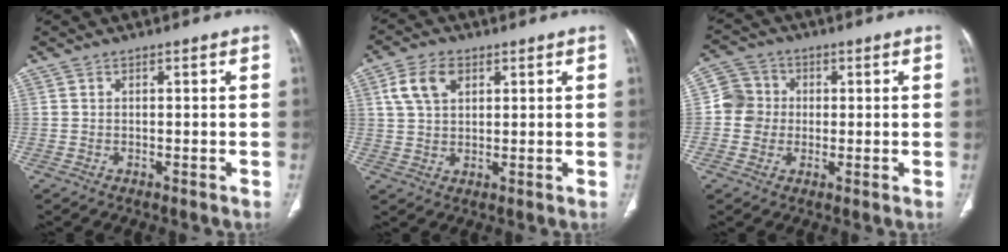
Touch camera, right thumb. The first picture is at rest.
{"total": 6.9, "force": [2.8, 4.4, 4.6], "torque": [-0.082, 0.001, 0.055]}
{"total": 6.1, "force": [0.0, 5.9, 1.3], "torque": [0.001, 0.013, -0.009]}